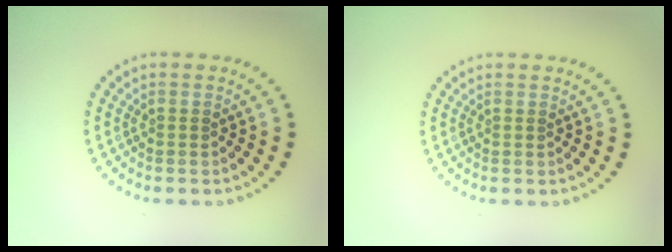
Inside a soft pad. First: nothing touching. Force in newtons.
{"total": 0.0}